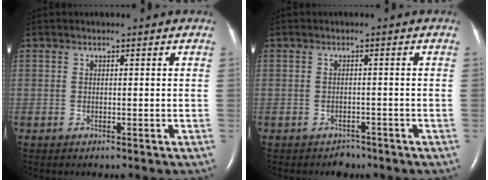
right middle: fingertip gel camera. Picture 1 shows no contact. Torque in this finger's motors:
{"motor_torque": [0.00, -0.01, -0.04, 0.00]}